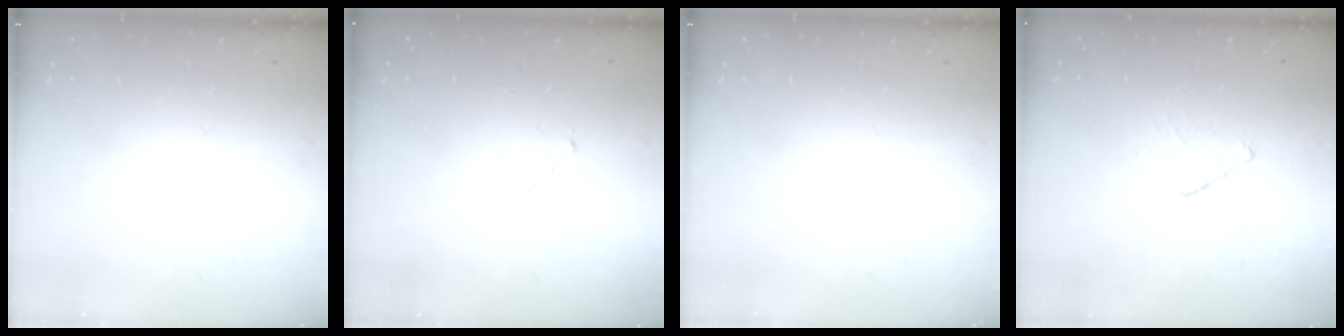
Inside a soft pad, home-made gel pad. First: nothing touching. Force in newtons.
{"total": 2.5, "press": 2.5, "slide": 0.2}
{"total": 0.0}
{"total": 4.4, "press": 4.4, "slide": 0.4}